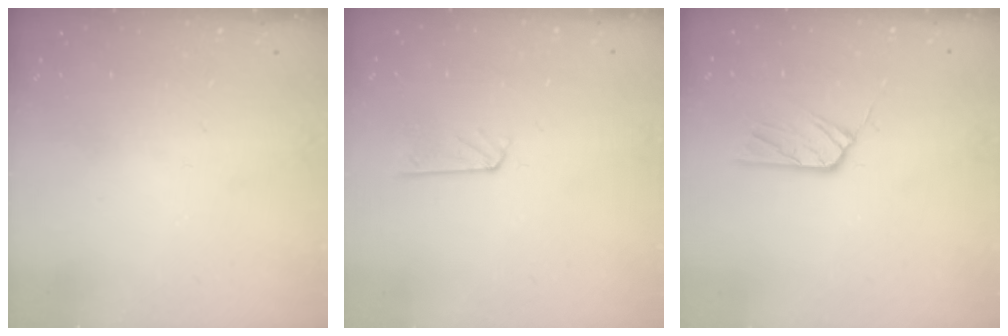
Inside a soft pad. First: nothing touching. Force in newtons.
{"total": 4.4, "press": 4.4, "slide": 0.3}
{"total": 5.8, "press": 5.8, "slide": 0.3}